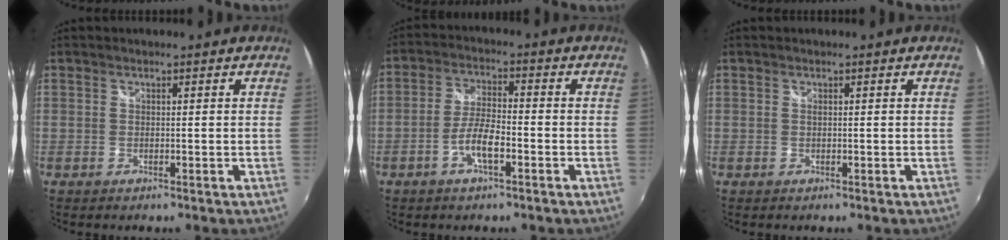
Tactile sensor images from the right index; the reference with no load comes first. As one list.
[{"total": 6.0, "force": [-2.8, 1.5, 5.0], "torque": [-0.105, 0.003, -0.052]}, {"total": 0.0}]